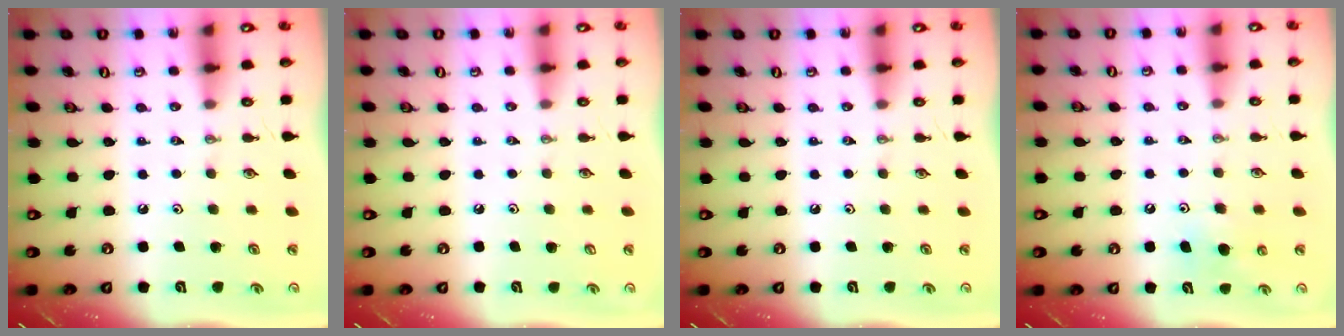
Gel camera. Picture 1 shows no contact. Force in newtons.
{"total": 1.0, "press": 0.2, "slide": 1.0}
{"total": 0.0}
{"total": 5.3, "press": 5.0, "slide": 1.7}